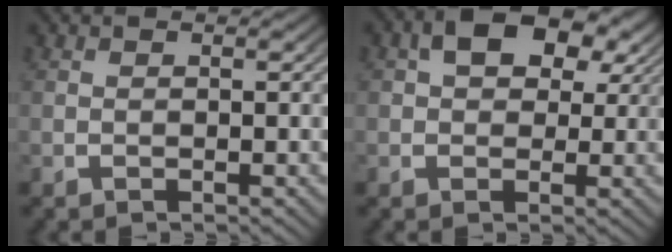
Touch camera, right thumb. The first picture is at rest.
{"total": 5.8, "force": [2.6, 3.4, 3.9], "torque": [-0.061, 0.009, 0.038]}